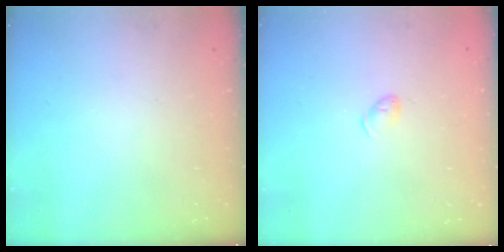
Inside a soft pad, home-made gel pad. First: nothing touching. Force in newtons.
{"total": 4.1, "press": 4.0, "slide": 0.7}